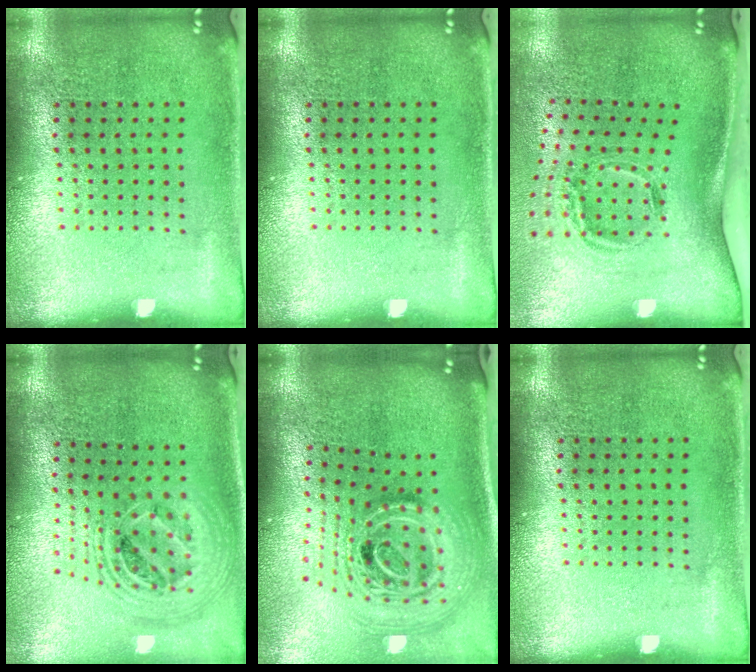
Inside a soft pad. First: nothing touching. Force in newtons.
{"total": 0.0}
{"total": 1.9, "press": 1.3, "slide": 1.3}
{"total": 2.3, "press": 1.8, "slide": 1.5}
{"total": 2.9, "press": 2.0, "slide": 2.1}
{"total": 0.0}